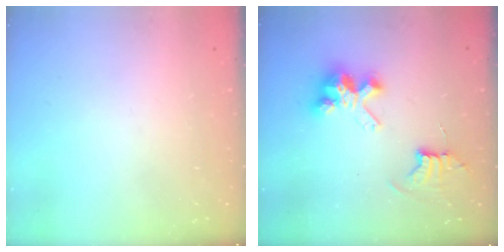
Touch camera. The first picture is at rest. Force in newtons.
{"total": 8.7, "press": 8.7, "slide": 0.7}